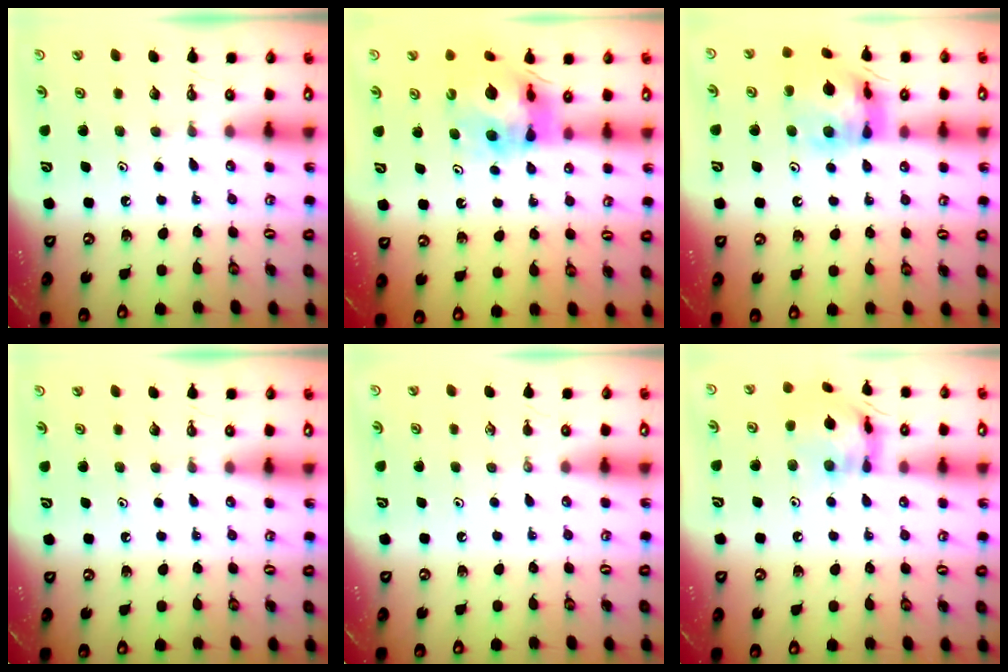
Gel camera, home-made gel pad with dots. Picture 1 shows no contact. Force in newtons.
{"total": 14.4, "press": 14.3, "slide": 1.6}
{"total": 13.5, "press": 13.4, "slide": 1.5}
{"total": 0.0}
{"total": 0.0}
{"total": 12.9, "press": 12.9, "slide": 1.1}